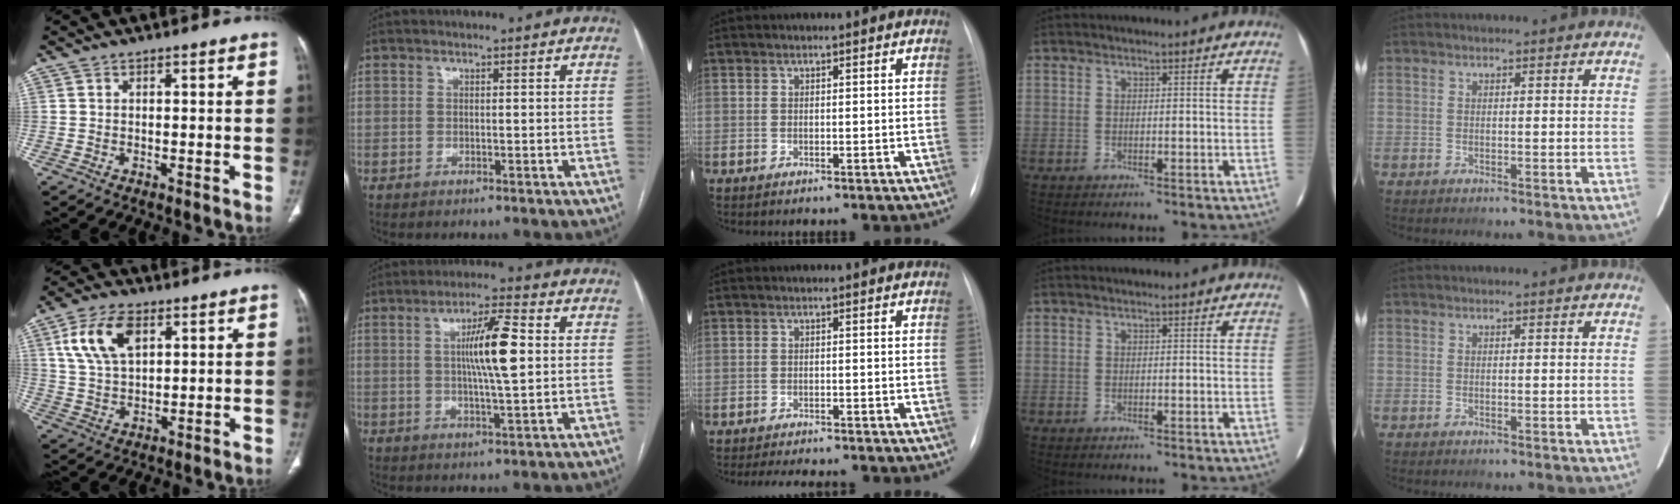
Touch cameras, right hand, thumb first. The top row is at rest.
{"thumb": {"total": 10.8, "force": [4.4, 5.9, 7.9], "torque": [-0.148, -0.005, 0.087]}, "index": {"total": 8.9, "force": [1.2, 0.6, 8.8], "torque": [-0.155, 0.003, 0.020]}, "middle": {"total": 6.0, "force": [-5.4, 1.0, 2.4], "torque": [-0.029, -0.006, -0.075]}}